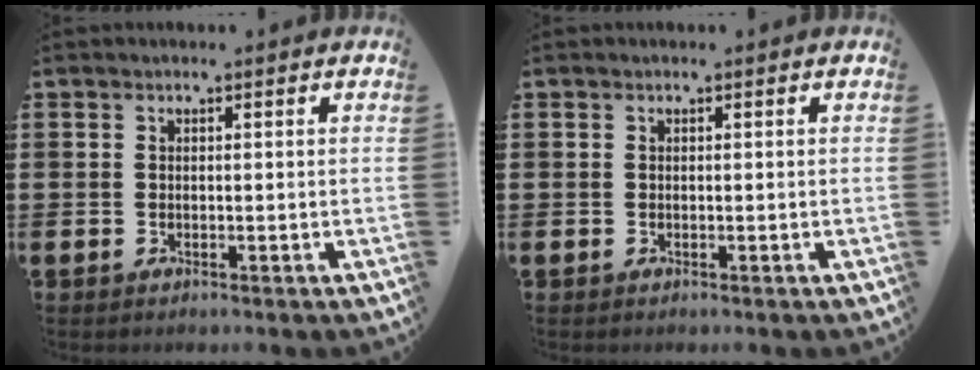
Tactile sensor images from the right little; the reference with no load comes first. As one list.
[{"total": 0.0}]